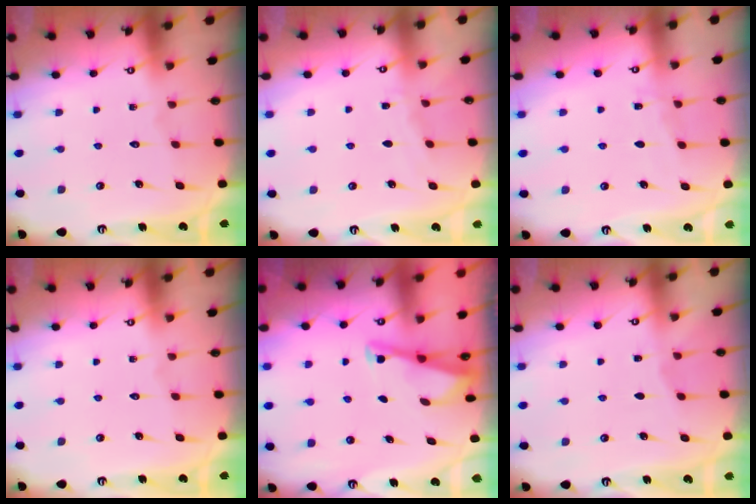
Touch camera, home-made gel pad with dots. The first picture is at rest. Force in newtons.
{"total": 2.5, "press": 2.5, "slide": 0.4}
{"total": 2.8, "press": 2.7, "slide": 0.4}
{"total": 0.0}
{"total": 2.8, "press": 2.8, "slide": 0.2}
{"total": 1.6, "press": 1.5, "slide": 0.3}